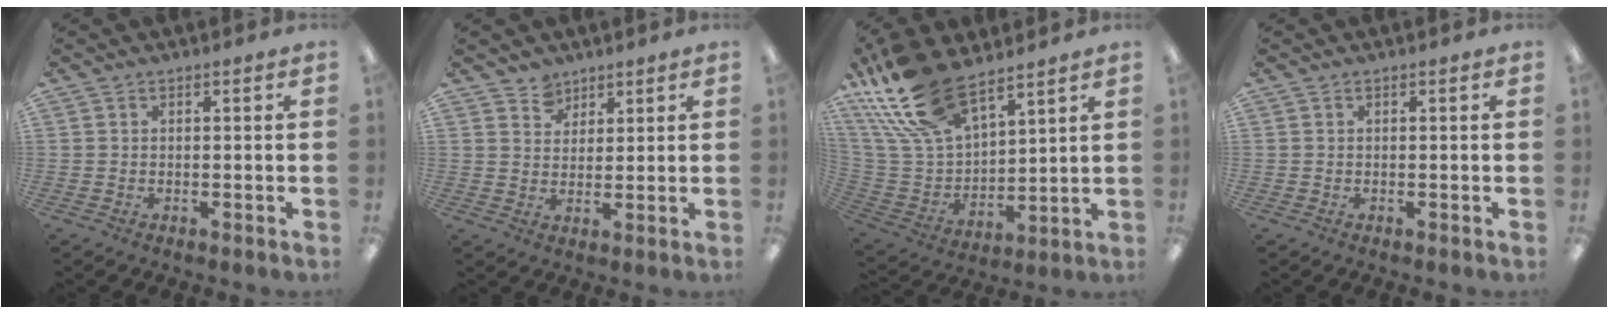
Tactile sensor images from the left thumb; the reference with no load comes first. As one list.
[{"total": 4.5, "force": [3.6, 2.7, 0.0], "torque": [0.002, -0.018, 0.066]}, {"total": 21.2, "force": [14.8, 10.1, 11.4], "torque": [-0.266, -0.067, 0.271]}, {"total": 0.0}]